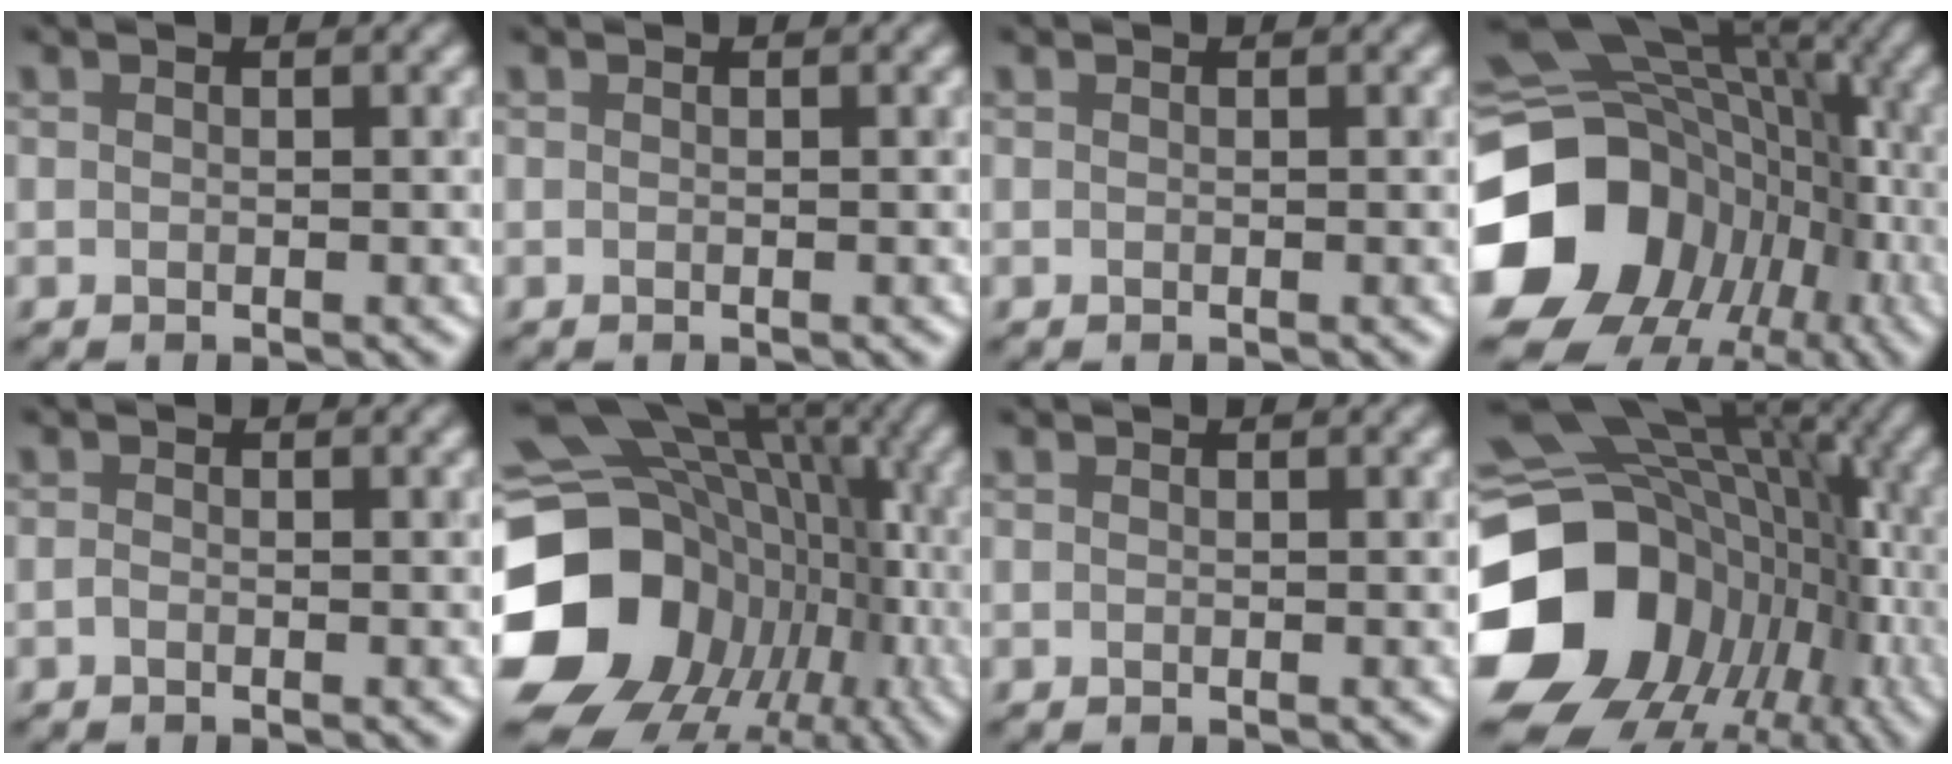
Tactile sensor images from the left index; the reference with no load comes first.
{"total": 0.0}
{"total": 0.0}
{"total": 18.9, "force": [-5.6, 16.0, 8.2], "torque": [-0.191, -0.012, -0.092]}
{"total": 0.0}
{"total": 19.2, "force": [-3.8, 16.2, 9.5], "torque": [-0.188, 0.004, -0.057]}
{"total": 0.0}
{"total": 18.7, "force": [-4.4, 15.5, 9.6], "torque": [-0.194, -0.007, -0.063]}